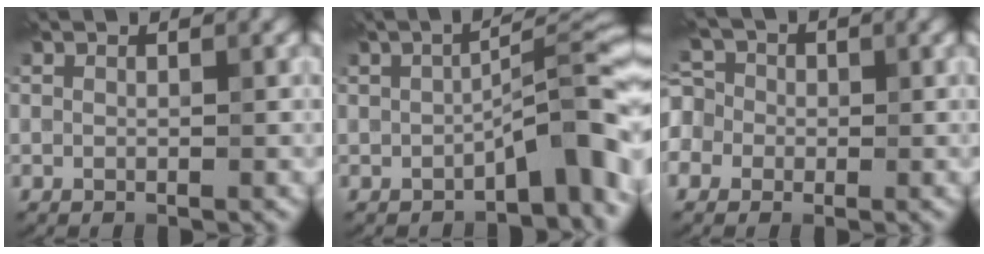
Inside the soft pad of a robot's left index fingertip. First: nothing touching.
{"total": 5.8, "force": [-2.5, 1.7, 4.9], "torque": [-0.060, 0.021, -0.043]}
{"total": 6.7, "force": [-0.1, 6.1, 2.9], "torque": [-0.077, 0.040, -0.052]}